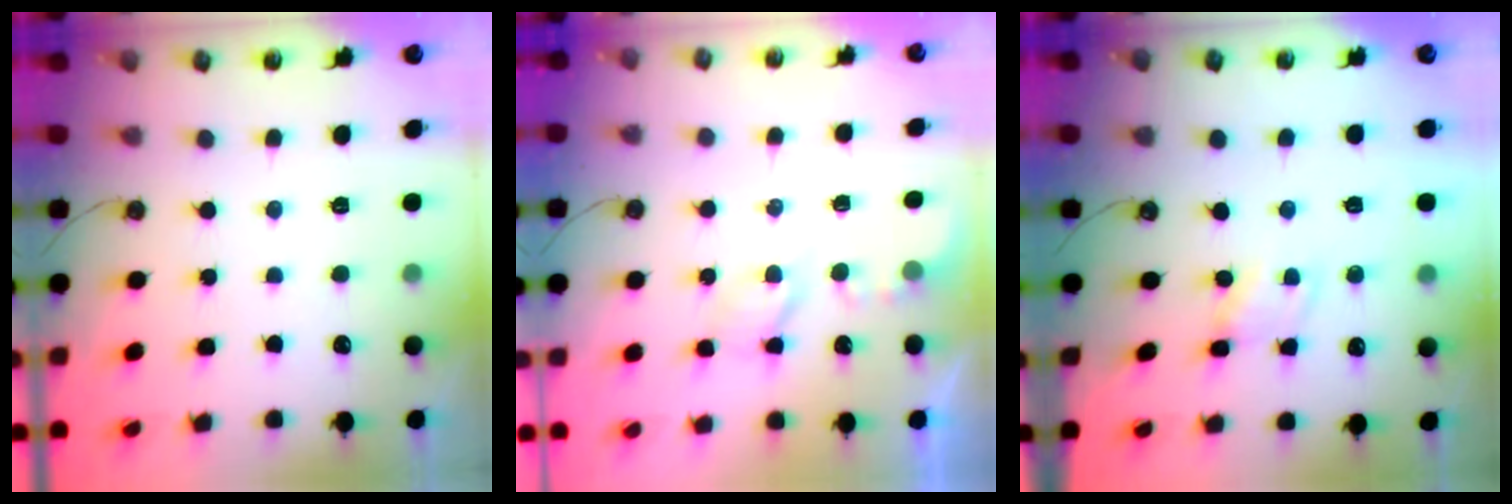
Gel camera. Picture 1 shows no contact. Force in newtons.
{"total": 5.0, "press": 5.0, "slide": 0.5}
{"total": 1.2, "press": 1.2, "slide": 0.1}